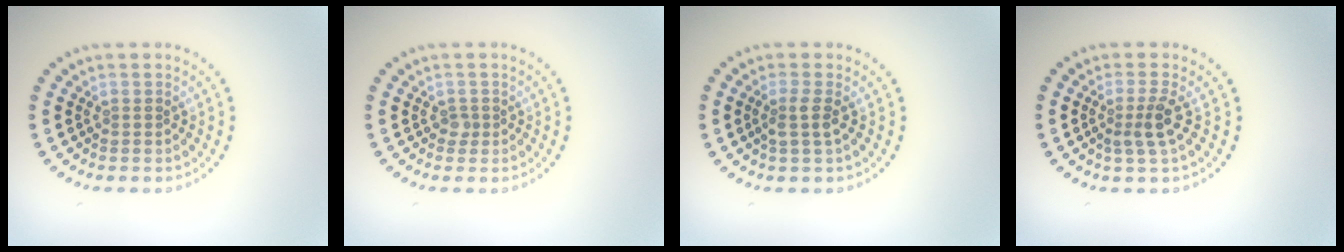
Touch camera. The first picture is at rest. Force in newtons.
{"total": 0.8, "press": 0.6, "slide": 0.5}
{"total": 1.7, "press": 1.4, "slide": 1.0}
{"total": 2.2, "press": 1.8, "slide": 1.4}